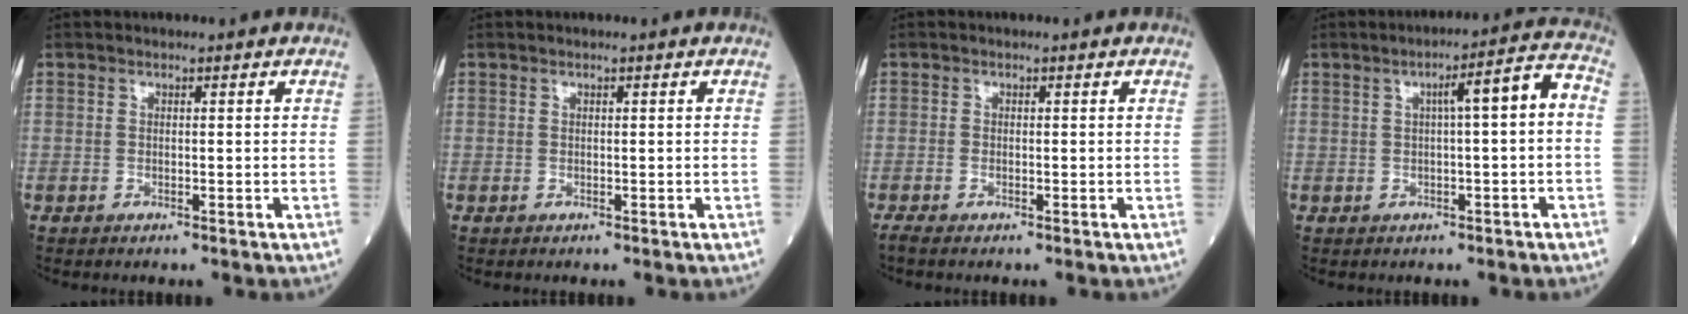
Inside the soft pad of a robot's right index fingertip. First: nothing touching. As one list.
[{"total": 0.0}, {"total": 0.7, "force": [-0.5, 0.1, 0.5], "torque": [-0.016, -0.004, -0.012]}, {"total": 6.3, "force": [0.4, 0.3, 6.3], "torque": [-0.090, 0.021, 0.002]}]